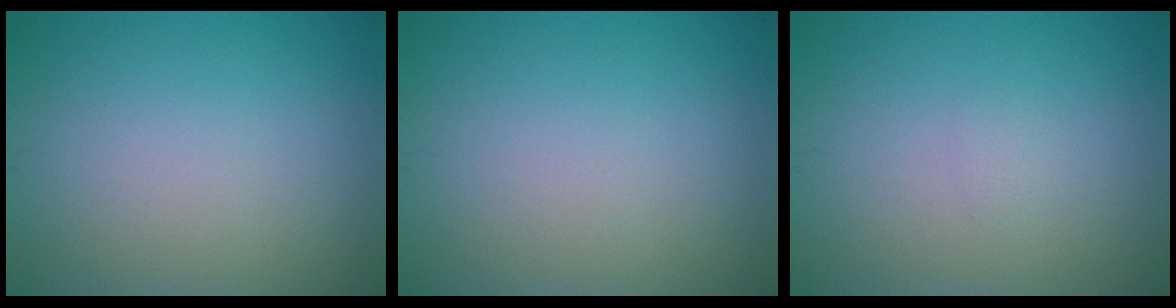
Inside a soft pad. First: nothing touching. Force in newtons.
{"total": 0.0}
{"total": 0.5, "press": 0.5, "slide": 0.1}